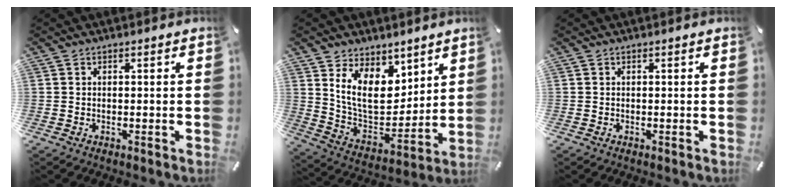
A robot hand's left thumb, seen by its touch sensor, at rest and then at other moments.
{"total": 13.0, "force": [7.1, 8.7, 6.6], "torque": [-0.138, -0.052, 0.139]}
{"total": 0.0}